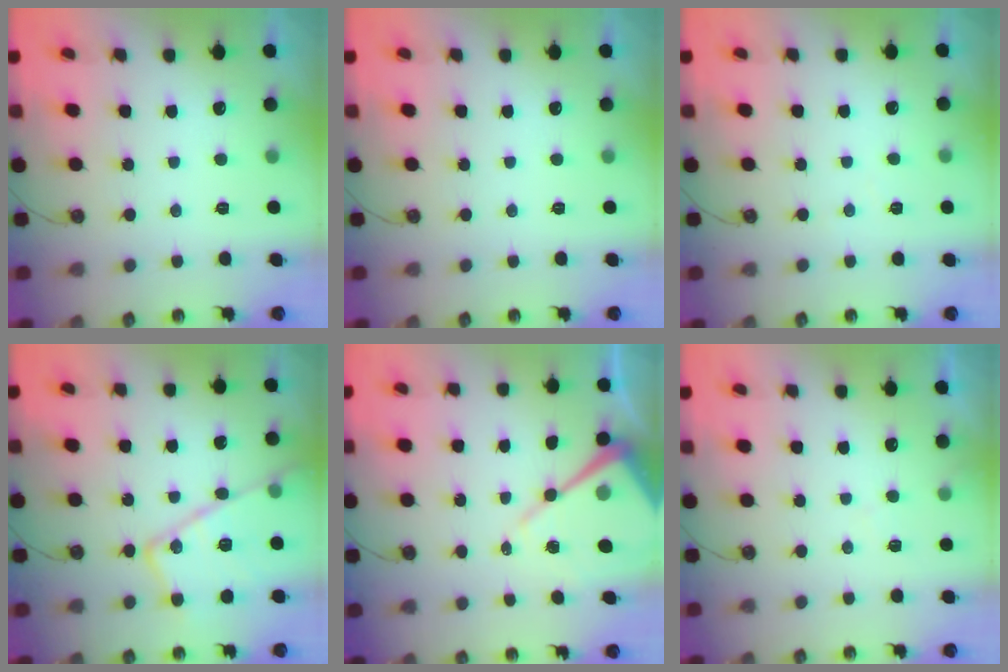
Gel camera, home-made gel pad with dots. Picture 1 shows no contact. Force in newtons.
{"total": 0.0}
{"total": 2.9, "press": 2.9, "slide": 0.5}
{"total": 19.8, "press": 19.7, "slide": 1.8}
{"total": 12.8, "press": 12.8, "slide": 1.0}
{"total": 4.5, "press": 4.4, "slide": 0.6}